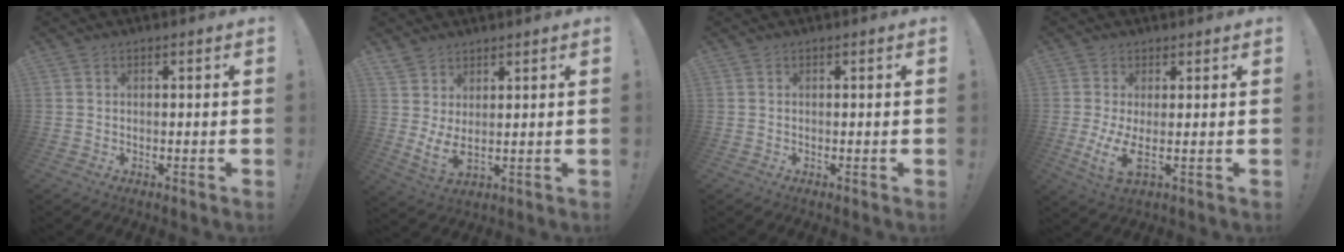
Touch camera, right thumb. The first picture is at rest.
{"total": 5.1, "force": [3.1, 1.8, 3.6], "torque": [-0.068, -0.030, 0.059]}
{"total": 0.0}
{"total": 5.9, "force": [0.8, 1.4, 5.7], "torque": [-0.101, -0.028, 0.015]}